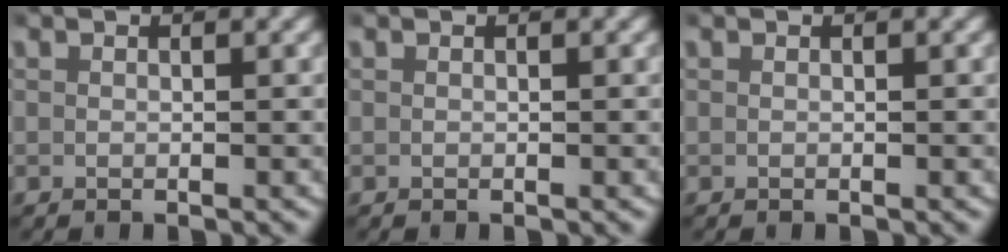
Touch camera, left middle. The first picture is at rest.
{"total": 0.0}
{"total": 0.0}